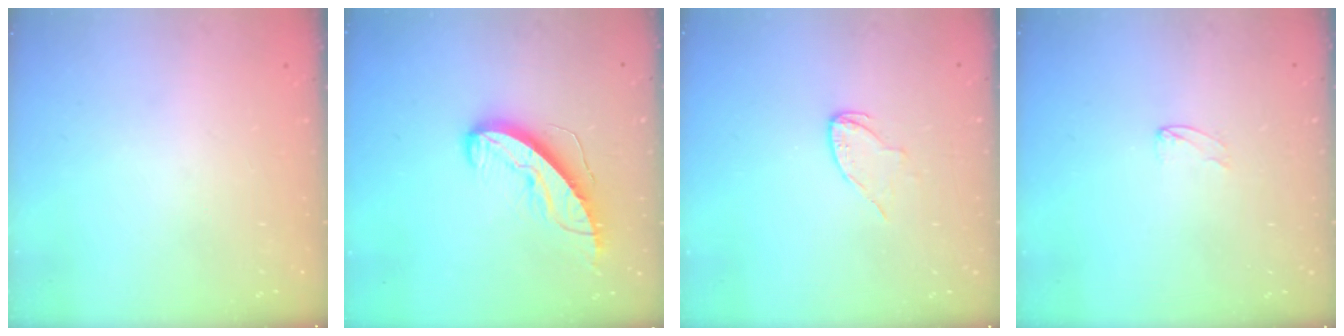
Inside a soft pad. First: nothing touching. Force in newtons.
{"total": 11.0, "press": 11.0, "slide": 1.0}
{"total": 4.5, "press": 4.4, "slide": 0.3}
{"total": 2.7, "press": 2.7, "slide": 0.2}